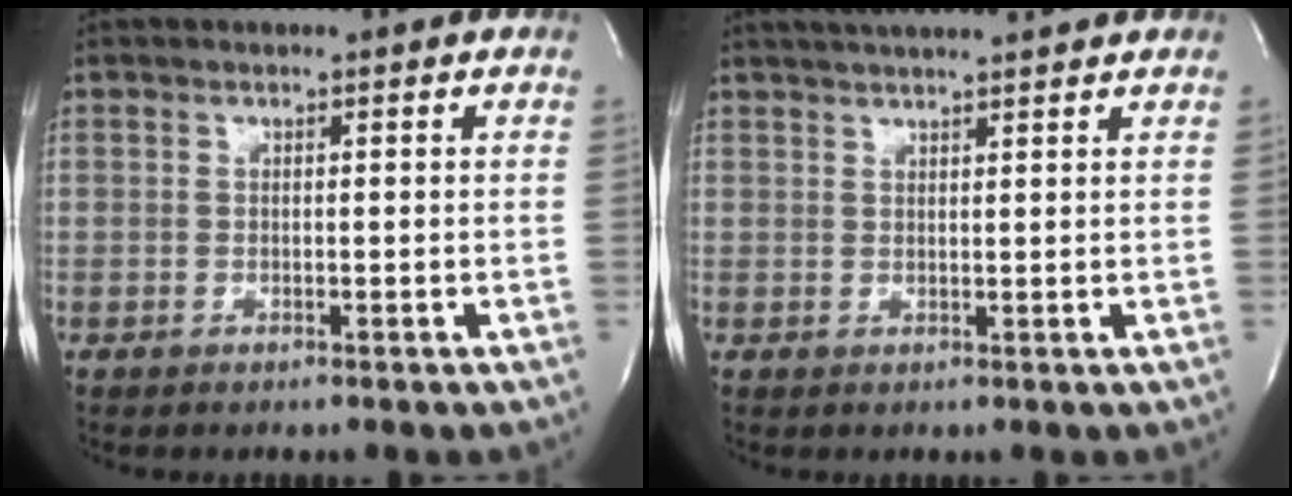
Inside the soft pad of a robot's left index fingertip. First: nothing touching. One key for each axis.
{"total": 8.1, "fx": 7.2, "fy": 0.2, "fz": 3.7, "tx": -0.062, "ty": 0.027, "tz": 0.100}